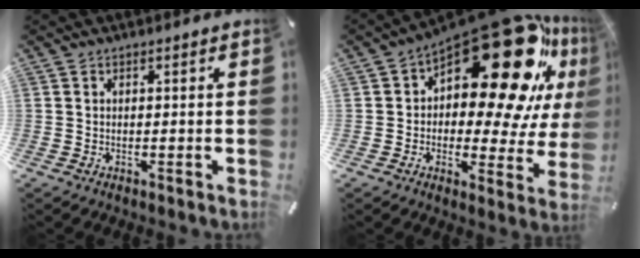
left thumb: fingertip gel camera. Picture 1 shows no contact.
{"total": 28.8, "force": [12.8, 12.6, 22.5], "torque": [-0.303, -0.109, 0.215]}